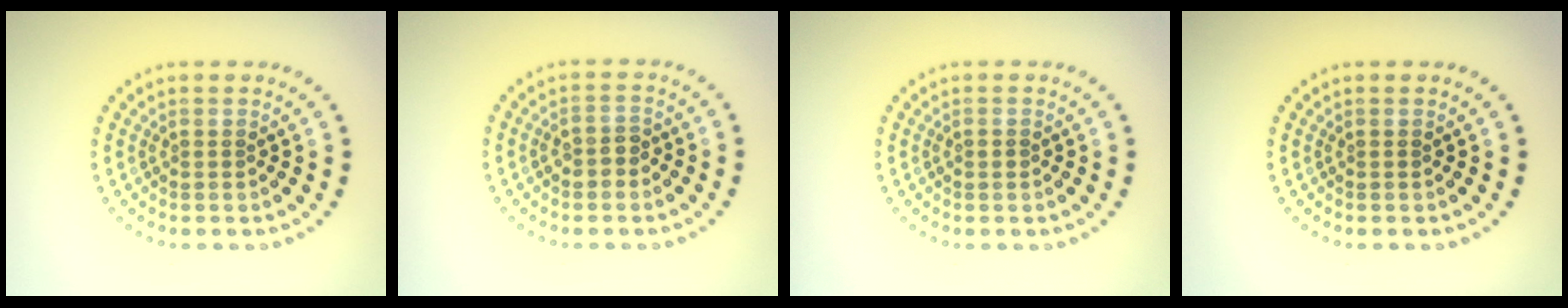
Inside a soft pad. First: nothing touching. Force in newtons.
{"total": 1.7, "press": 1.6, "slide": 0.3}
{"total": 0.8, "press": 0.8, "slide": 0.2}
{"total": 0.0}